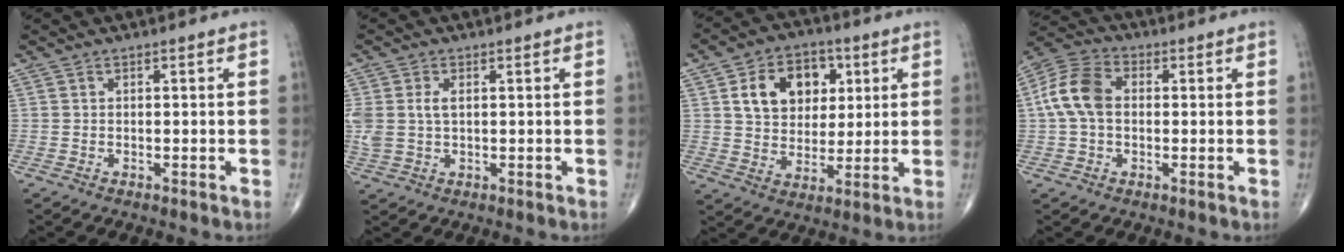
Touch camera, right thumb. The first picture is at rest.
{"total": 5.3, "force": [0.8, 3.2, 4.1], "torque": [-0.106, 0.009, 0.021]}
{"total": 13.2, "force": [4.1, 9.7, 7.9], "torque": [-0.087, -0.005, 0.068]}
{"total": 9.8, "force": [0.6, 6.6, 7.2], "torque": [-0.150, 0.028, 0.002]}